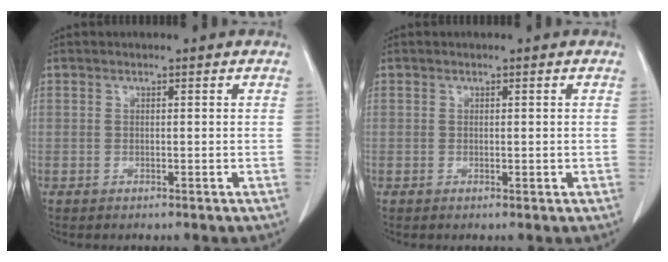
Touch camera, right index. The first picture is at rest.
{"total": 0.7, "force": [0.0, 0.3, 0.6], "torque": [-0.009, -0.002, 0.002]}